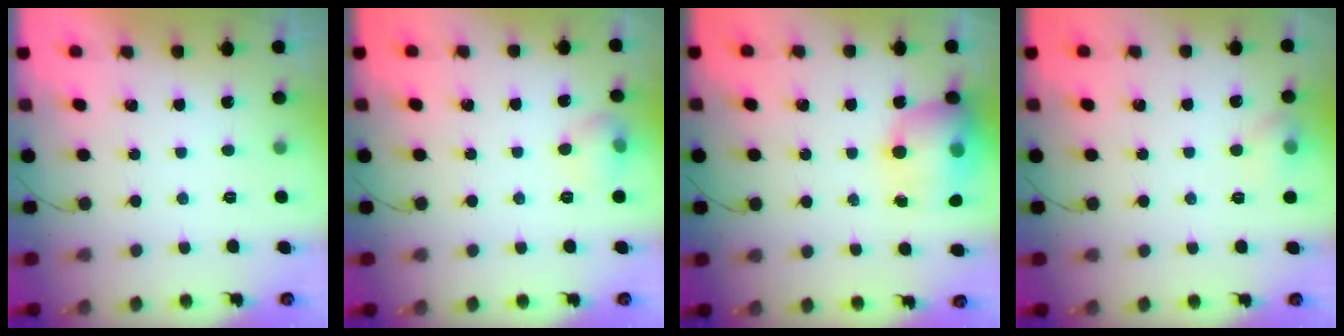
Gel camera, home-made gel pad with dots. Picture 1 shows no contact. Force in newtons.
{"total": 6.6, "press": 6.4, "slide": 1.6}
{"total": 14.5, "press": 14.2, "slide": 3.3}
{"total": 5.6, "press": 5.3, "slide": 1.8}